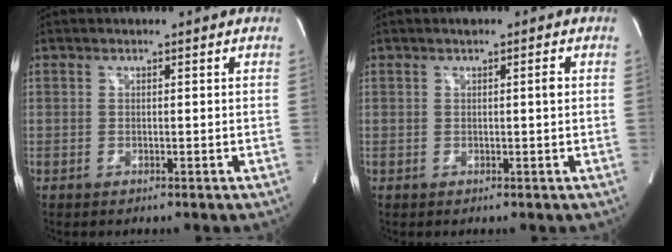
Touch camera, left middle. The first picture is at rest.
{"total": 1.4, "force": [0.3, 0.0, 1.4], "torque": [-0.024, 0.004, 0.006]}